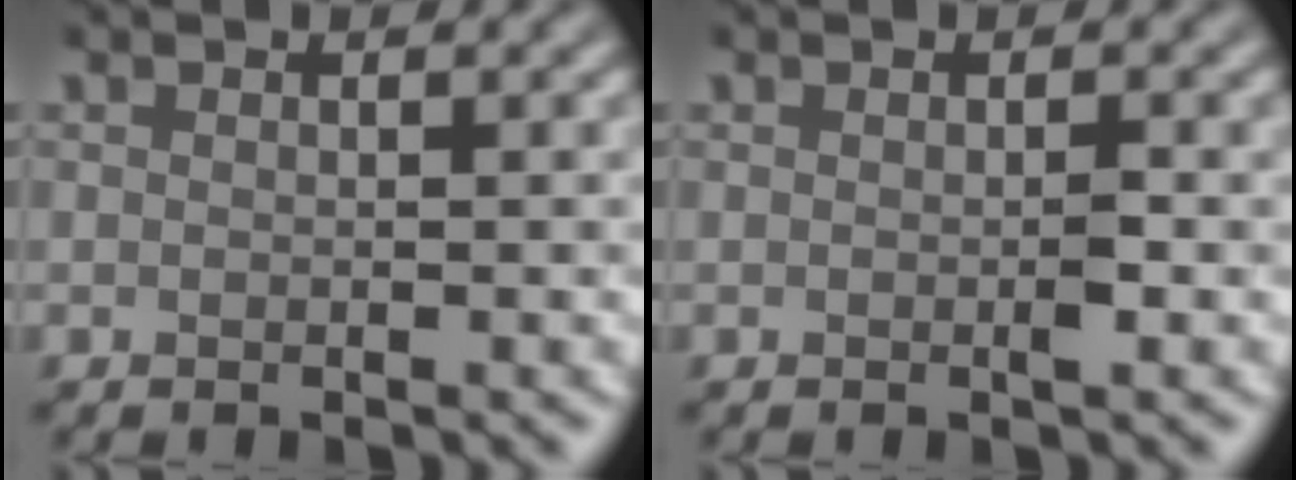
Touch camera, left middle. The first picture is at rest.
{"total": 0.8, "force": [-0.1, 0.1, 0.8], "torque": [-0.014, -0.001, -0.002]}